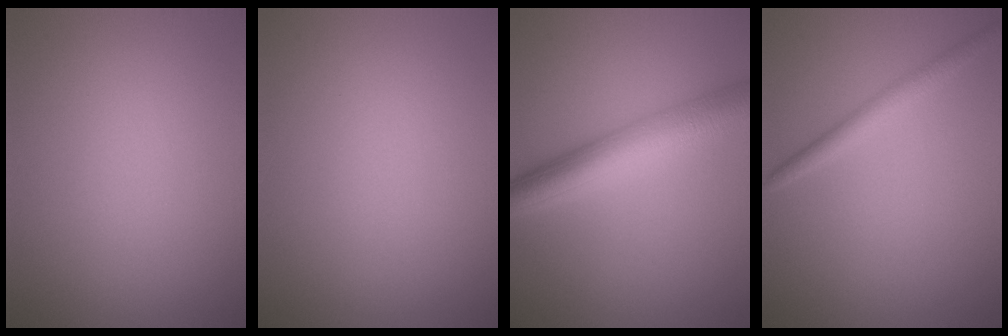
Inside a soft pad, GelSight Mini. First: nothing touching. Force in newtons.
{"total": 0.0}
{"total": 6.4, "press": 6.4, "slide": 0.2}
{"total": 2.0, "press": 2.0, "slide": 0.1}